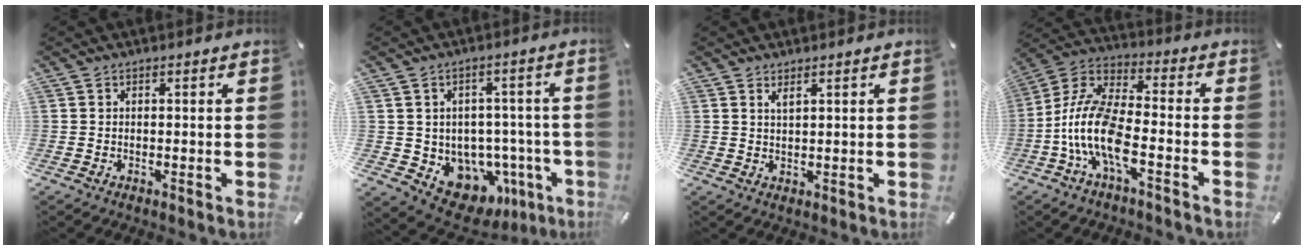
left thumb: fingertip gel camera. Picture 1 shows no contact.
{"total": 9.2, "force": [-3.4, 7.8, 3.5], "torque": [-0.033, 0.003, -0.043]}
{"total": 1.7, "force": [1.4, 0.4, 1.0], "torque": [-0.020, -0.001, 0.025]}
{"total": 13.8, "force": [-5.3, 5.9, 11.3], "torque": [-0.246, -0.005, -0.097]}